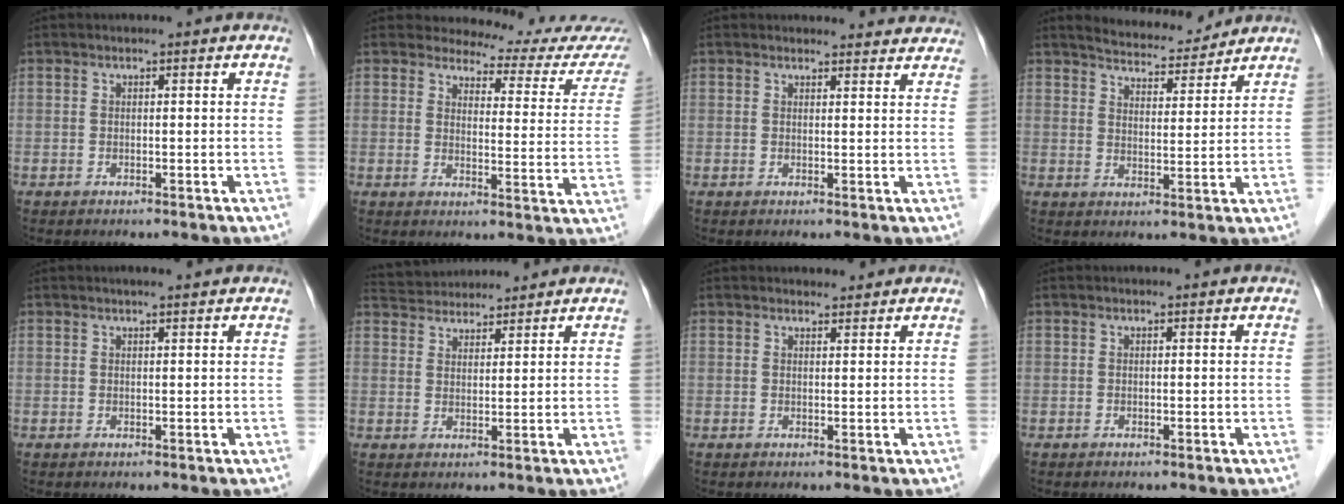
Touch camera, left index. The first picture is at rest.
{"total": 13.5, "force": [13.2, 1.8, 2.1], "torque": [-0.003, -0.066, 0.129]}
{"total": 8.3, "force": [8.0, 2.1, 0.9], "torque": [0.019, 0.003, 0.064]}
{"total": 7.6, "force": [7.4, 1.4, 1.5], "torque": [-0.030, 0.005, 0.112]}
{"total": 1.9, "force": [1.6, 0.0, 1.0], "torque": [-0.014, 0.012, 0.025]}
{"total": 8.1, "force": [7.8, 1.7, 1.5], "torque": [-0.031, 0.035, 0.127]}
{"total": 1.7, "force": [1.6, 0.6, 0.2], "torque": [-0.007, 0.003, 0.024]}
{"total": 0.0}